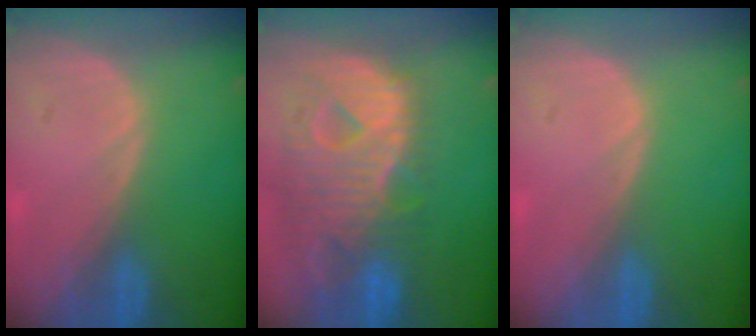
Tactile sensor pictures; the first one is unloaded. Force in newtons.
{"total": 12.8, "press": 10.8, "slide": 6.8}
{"total": 0.0}